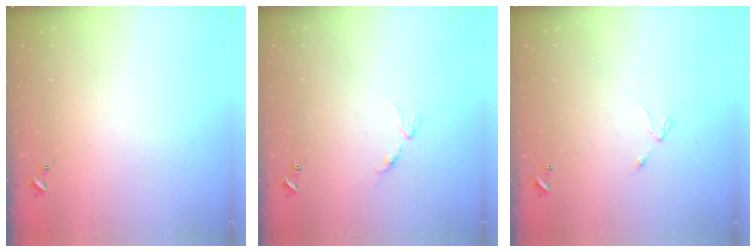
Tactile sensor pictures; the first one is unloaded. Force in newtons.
{"total": 7.8, "press": 7.8, "slide": 0.6}
{"total": 4.2, "press": 4.2, "slide": 0.4}